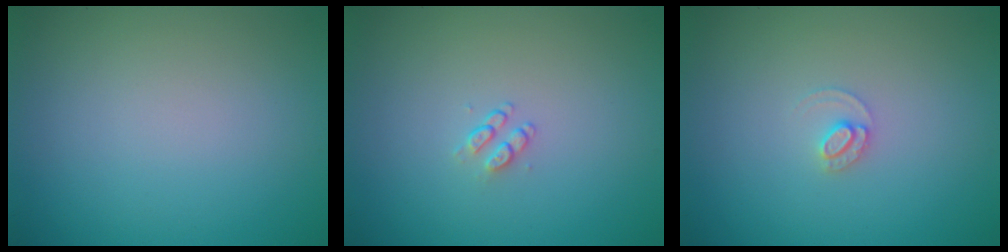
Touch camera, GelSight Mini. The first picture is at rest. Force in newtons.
{"total": 1.1, "press": 0.7, "slide": 0.8}
{"total": 1.2, "press": 1.2, "slide": 0.0}